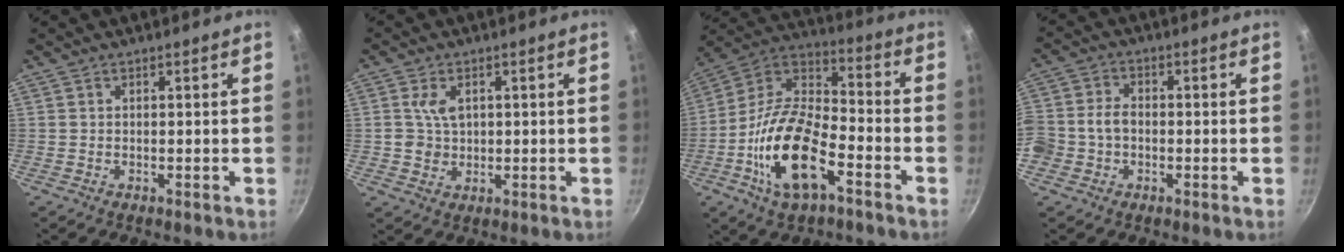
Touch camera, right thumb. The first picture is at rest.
{"total": 4.4, "force": [1.0, 3.3, 2.7], "torque": [-0.038, -0.003, 0.021]}
{"total": 19.3, "force": [-7.6, 9.0, 15.3], "torque": [-0.282, 0.046, -0.161]}
{"total": 7.4, "force": [-1.7, 6.0, 4.0], "torque": [-0.075, 0.032, -0.042]}